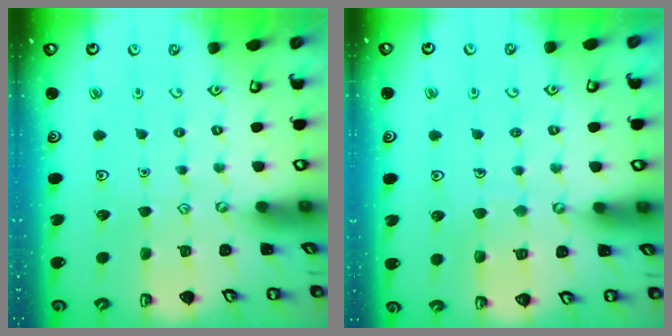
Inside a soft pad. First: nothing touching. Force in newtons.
{"total": 5.6, "press": 5.6, "slide": 0.5}